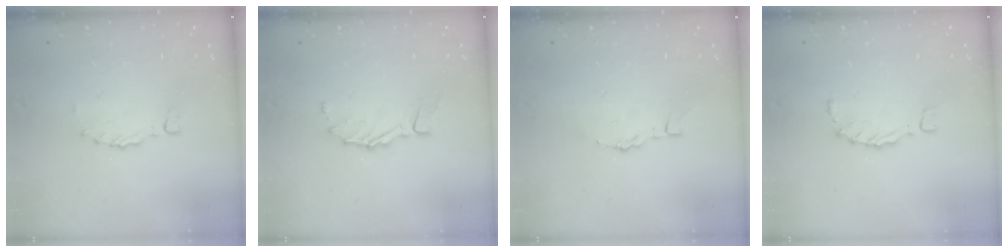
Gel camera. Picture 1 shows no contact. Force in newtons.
{"total": 5.2, "press": 5.2, "slide": 0.2}
{"total": 1.6, "press": 1.6, "slide": 0.1}
{"total": 1.1, "press": 1.1, "slide": 0.2}